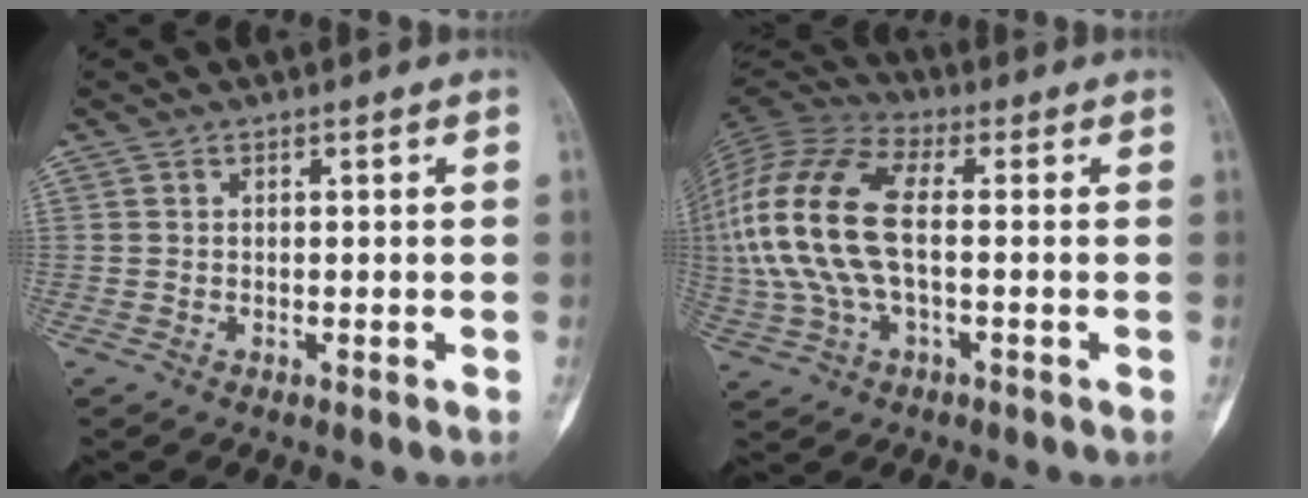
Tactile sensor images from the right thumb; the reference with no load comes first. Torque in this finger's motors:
{"motor_torque": [2.28, 2.73, 2.77, 0.00, 0.42]}